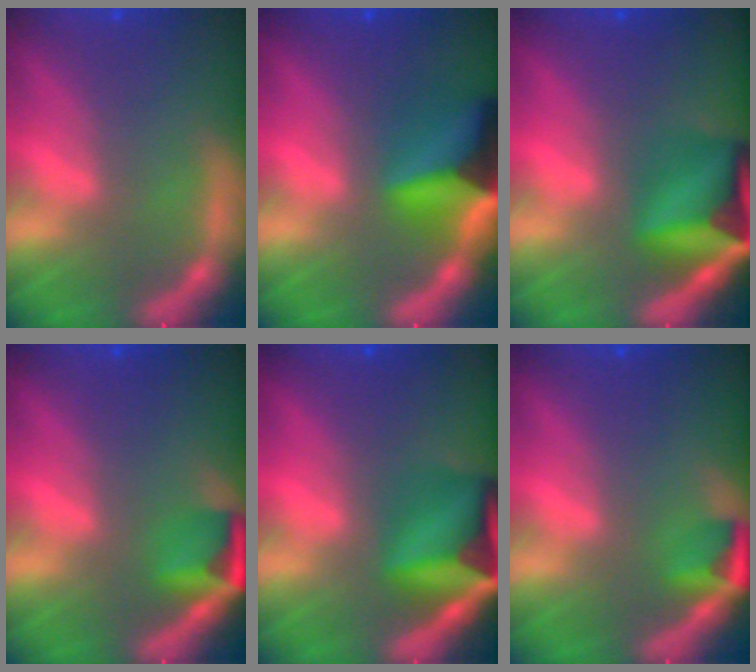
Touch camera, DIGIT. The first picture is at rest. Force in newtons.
{"total": 7.9}
{"total": 9.0}
{"total": 3.4}
{"total": 9.0}
{"total": 2.4}